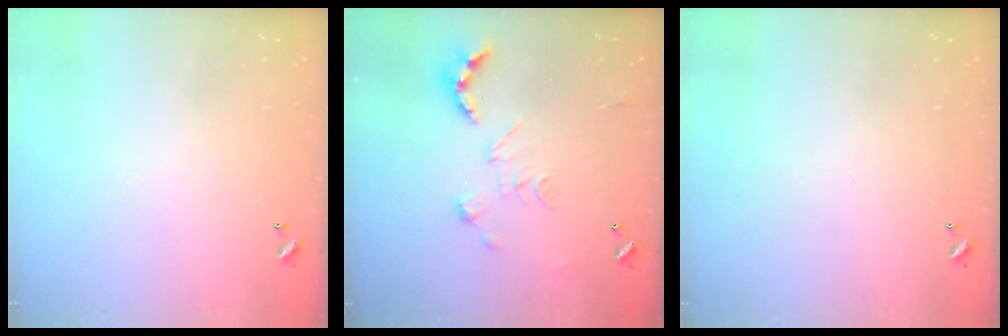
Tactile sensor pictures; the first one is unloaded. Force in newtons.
{"total": 2.5, "press": 2.0, "slide": 1.5}
{"total": 0.0}